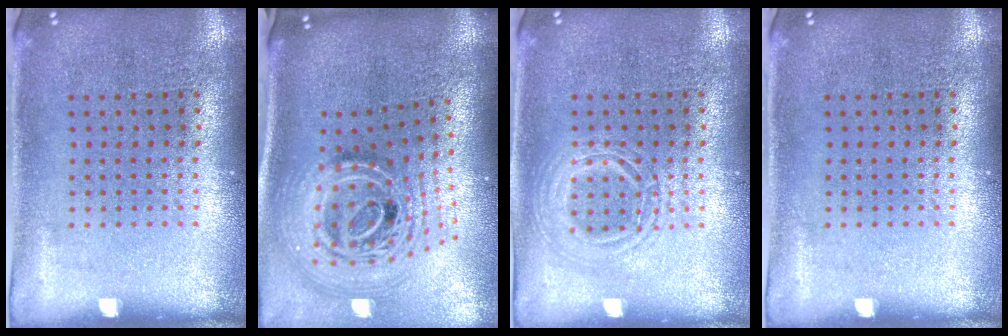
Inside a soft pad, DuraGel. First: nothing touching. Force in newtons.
{"total": 2.9, "press": 2.0, "slide": 2.2}
{"total": 2.2, "press": 2.2, "slide": 0.3}
{"total": 0.0}